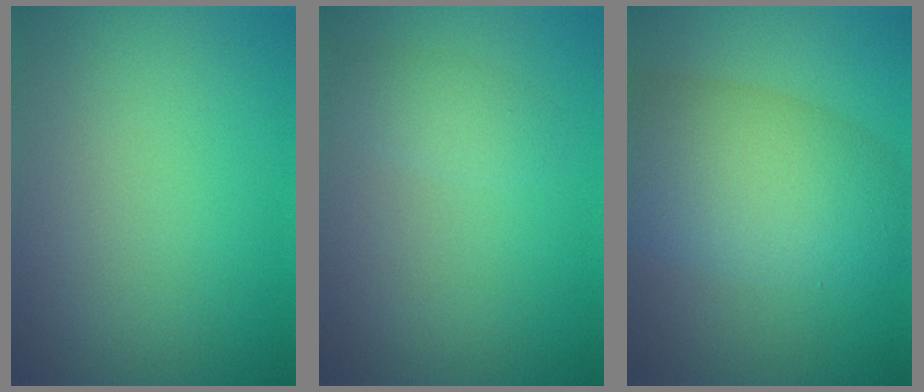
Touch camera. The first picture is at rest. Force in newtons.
{"total": 1.5, "press": 1.5, "slide": 0.1}
{"total": 8.6, "press": 8.6, "slide": 0.3}